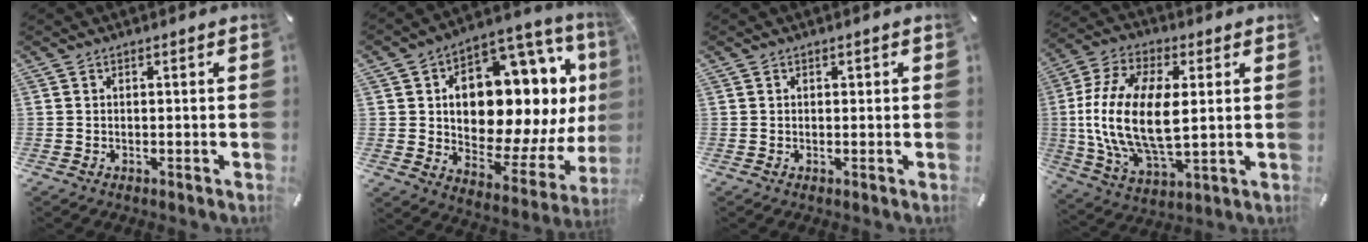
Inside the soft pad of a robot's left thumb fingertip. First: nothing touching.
{"total": 21.0, "force": [5.1, 12.5, 16.0], "torque": [-0.243, -0.056, 0.083]}
{"total": 0.6, "force": [0.1, 0.6, 0.1], "torque": [-0.001, 0.005, 0.000]}
{"total": 18.0, "force": [1.8, 9.9, 14.9], "torque": [-0.330, -0.001, 0.032]}